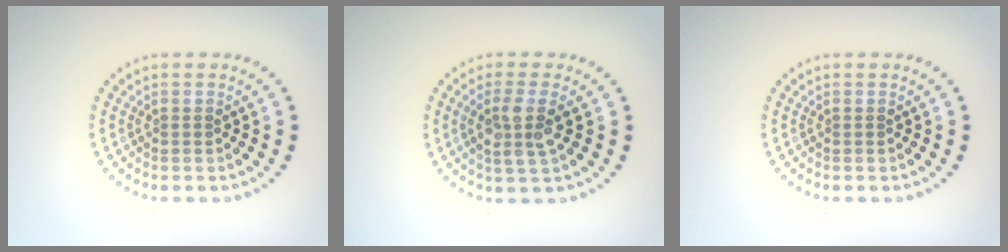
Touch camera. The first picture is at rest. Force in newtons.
{"total": 3.0, "press": 2.7, "slide": 1.2}
{"total": 0.0}